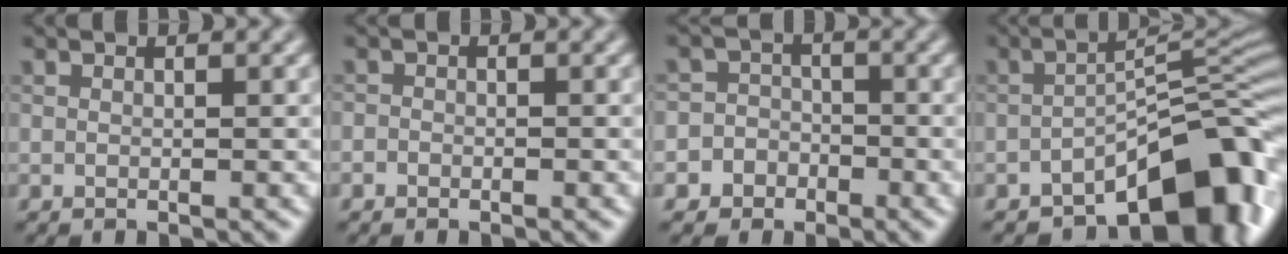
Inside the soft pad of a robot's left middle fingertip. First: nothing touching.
{"total": 0.6, "force": [-0.5, 0.4, 0.1], "torque": [0.002, -0.003, -0.008]}
{"total": 4.8, "force": [-2.5, 4.2, 0.0], "torque": [0.033, -0.001, -0.061]}
{"total": 10.3, "force": [-6.1, 4.2, 7.2], "torque": [-0.077, 0.009, -0.104]}